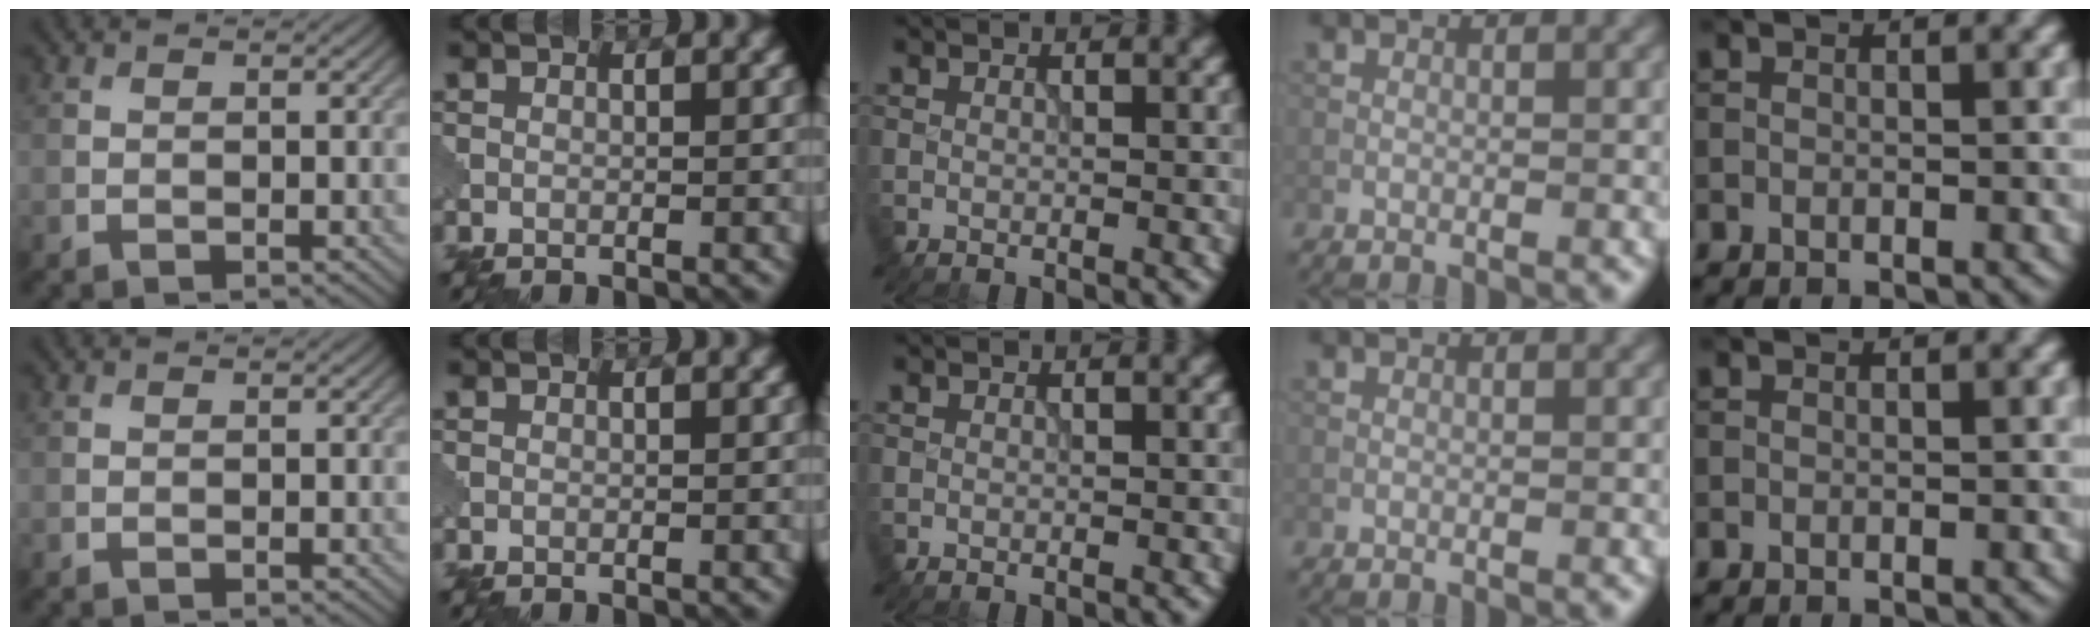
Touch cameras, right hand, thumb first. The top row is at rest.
{}